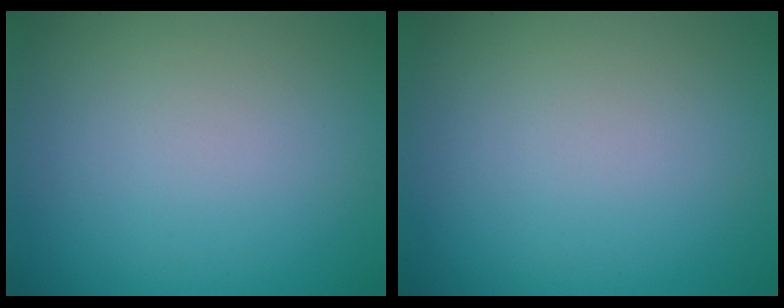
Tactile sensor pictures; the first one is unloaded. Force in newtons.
{"total": 0.0}